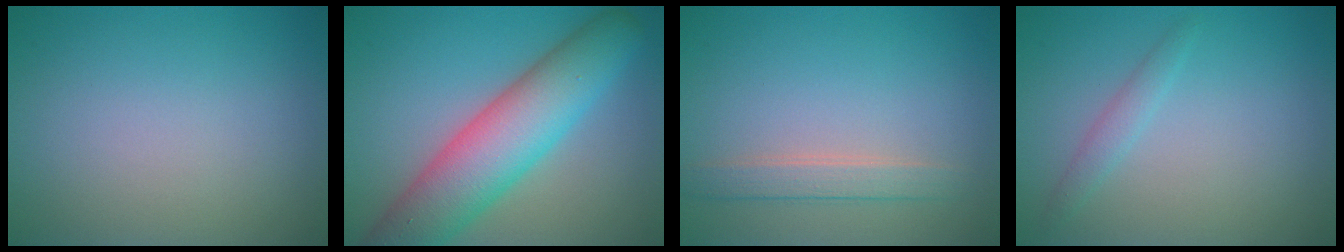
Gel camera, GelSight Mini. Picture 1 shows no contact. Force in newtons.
{"total": 9.1, "press": 9.1, "slide": 0.4}
{"total": 2.1, "press": 2.1, "slide": 0.2}
{"total": 1.3, "press": 1.3, "slide": 0.1}